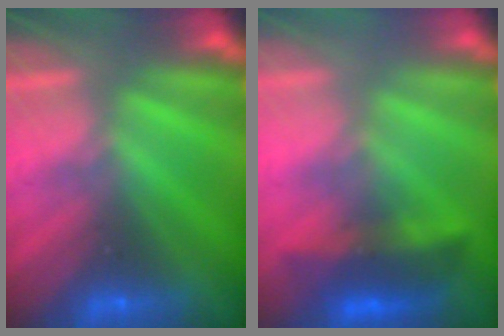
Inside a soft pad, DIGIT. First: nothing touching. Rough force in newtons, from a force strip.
{"total": 3.2}